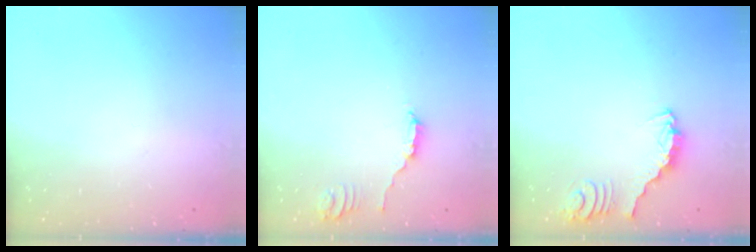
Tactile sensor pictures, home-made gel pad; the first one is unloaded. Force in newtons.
{"total": 1.8, "press": 1.8, "slide": 0.3}
{"total": 2.7, "press": 2.7, "slide": 0.1}